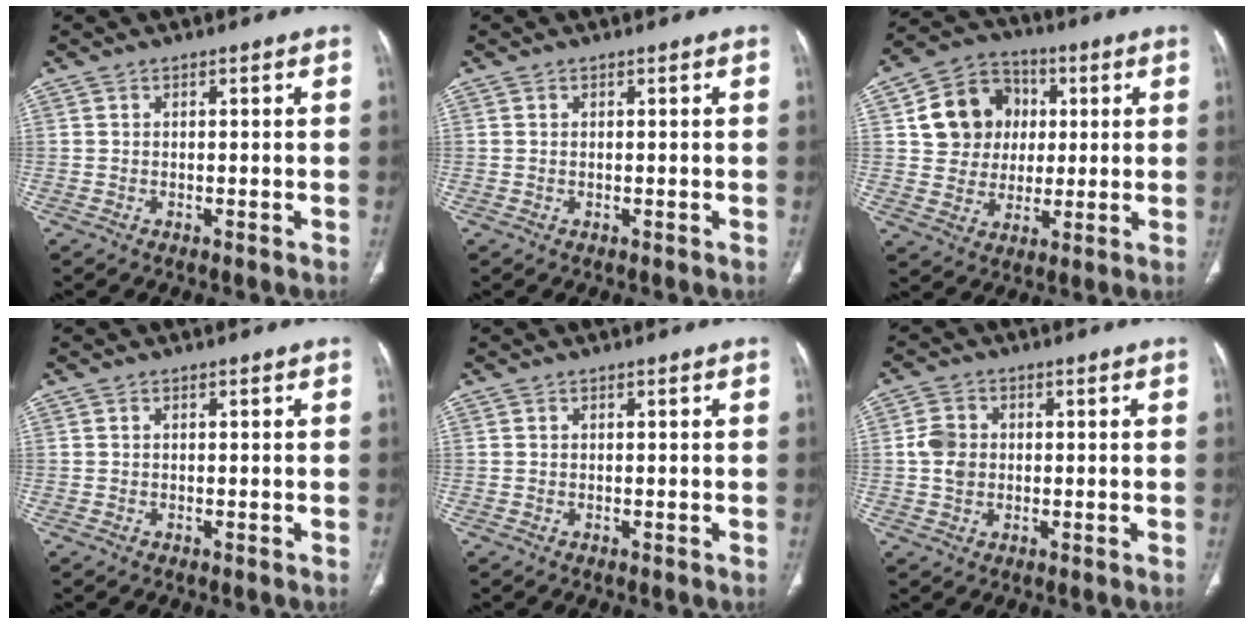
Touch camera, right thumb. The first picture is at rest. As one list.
[{"total": 0.0}, {"total": 13.2, "force": [2.8, 11.7, 5.4], "torque": [-0.061, 0.009, 0.050]}, {"total": 0.0}, {"total": 0.0}, {"total": 4.7, "force": [0.1, 3.9, 2.7], "torque": [-0.046, 0.004, -0.001]}]